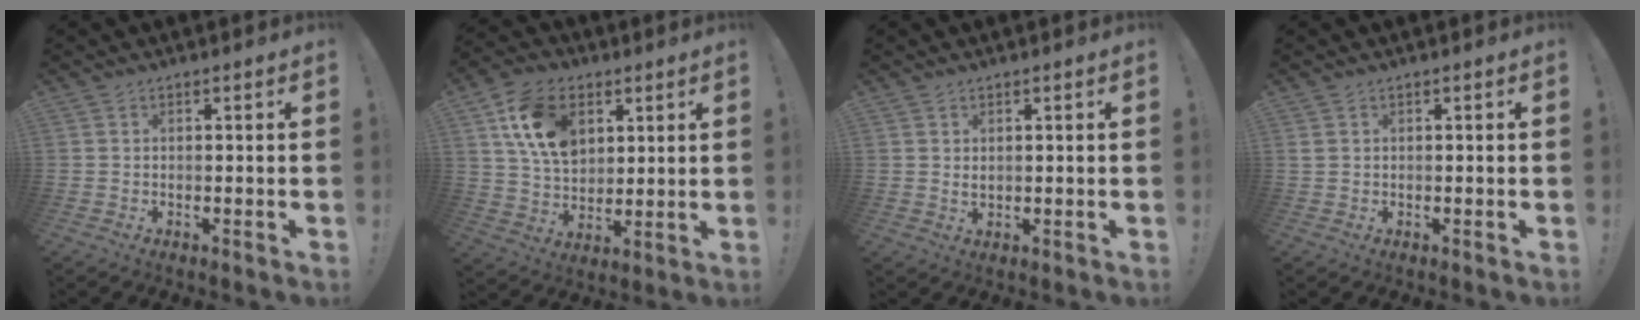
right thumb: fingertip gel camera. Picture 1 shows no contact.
{"total": 16.0, "force": [6.2, 11.3, 9.4], "torque": [-0.157, -0.012, 0.124]}
{"total": 1.5, "force": [0.9, 1.0, 0.7], "torque": [-0.013, -0.001, 0.016]}
{"total": 0.9, "force": [0.4, 0.7, 0.5], "torque": [-0.010, 0.004, 0.008]}